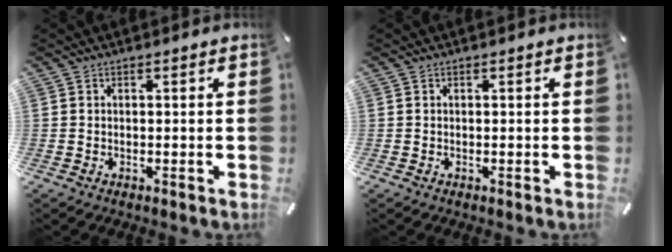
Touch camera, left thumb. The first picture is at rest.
{"total": 0.0}